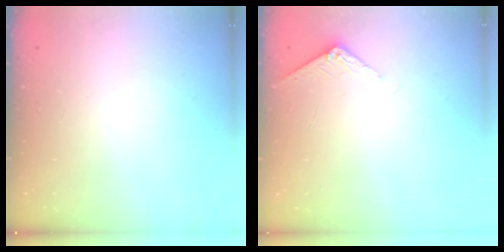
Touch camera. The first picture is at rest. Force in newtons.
{"total": 2.9, "press": 2.9, "slide": 0.3}